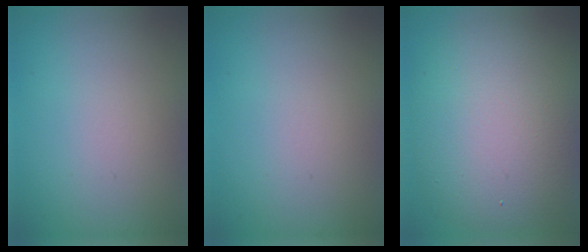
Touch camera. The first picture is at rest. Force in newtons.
{"total": 0.0}
{"total": 10.9, "press": 10.8, "slide": 0.7}